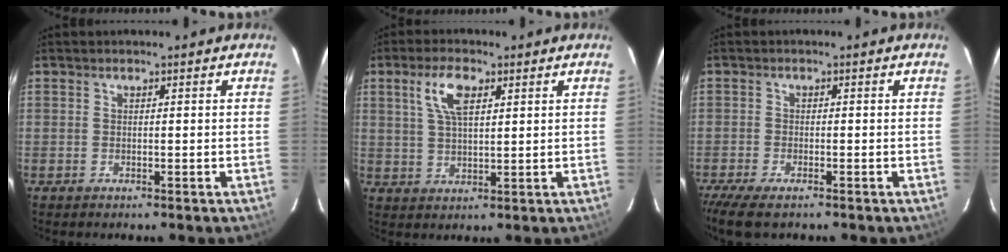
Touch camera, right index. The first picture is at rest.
{"total": 6.6, "force": [2.9, 2.7, 5.3], "torque": [-0.104, 0.011, 0.057]}
{"total": 5.0, "force": [-3.7, 1.2, 3.2], "torque": [-0.075, -0.022, -0.069]}